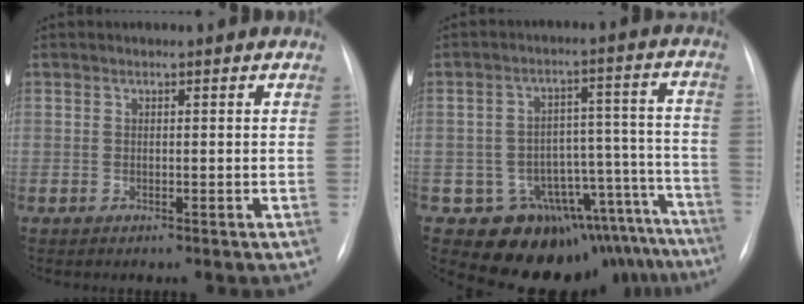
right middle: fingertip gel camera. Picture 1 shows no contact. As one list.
[{"total": 16.1, "force": [-14.4, 6.9, 2.2], "torque": [0.013, 0.085, -0.178]}]